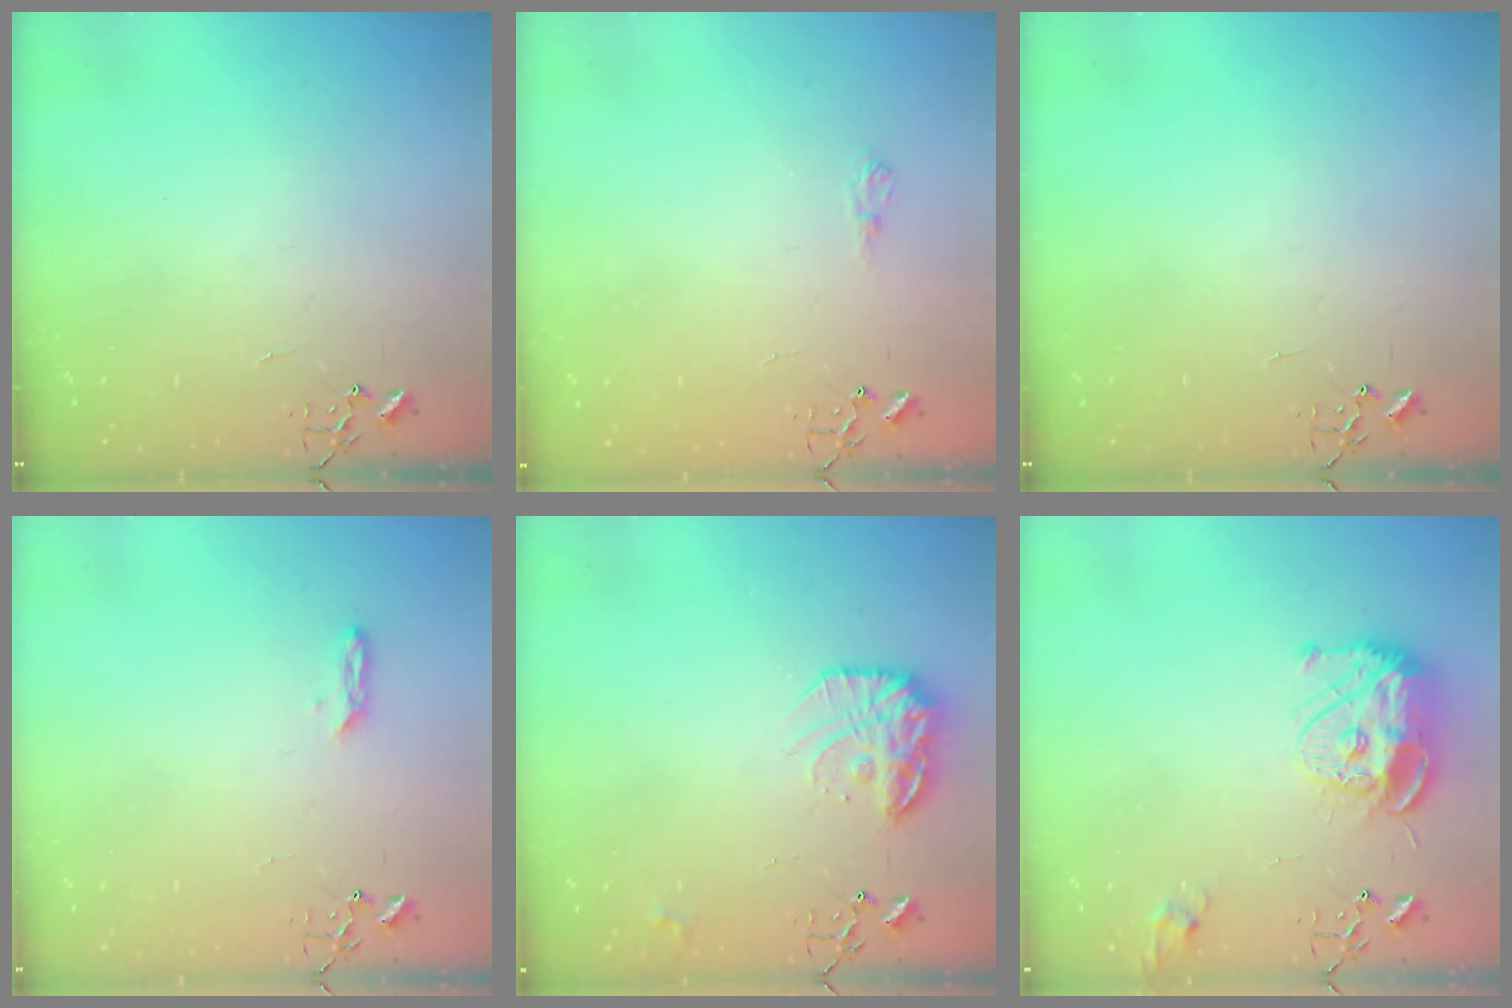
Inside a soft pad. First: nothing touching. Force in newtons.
{"total": 5.8, "press": 5.8, "slide": 0.7}
{"total": 0.0}
{"total": 4.1, "press": 4.0, "slide": 0.6}
{"total": 15.4, "press": 15.3, "slide": 0.8}
{"total": 13.5, "press": 13.4, "slide": 1.2}